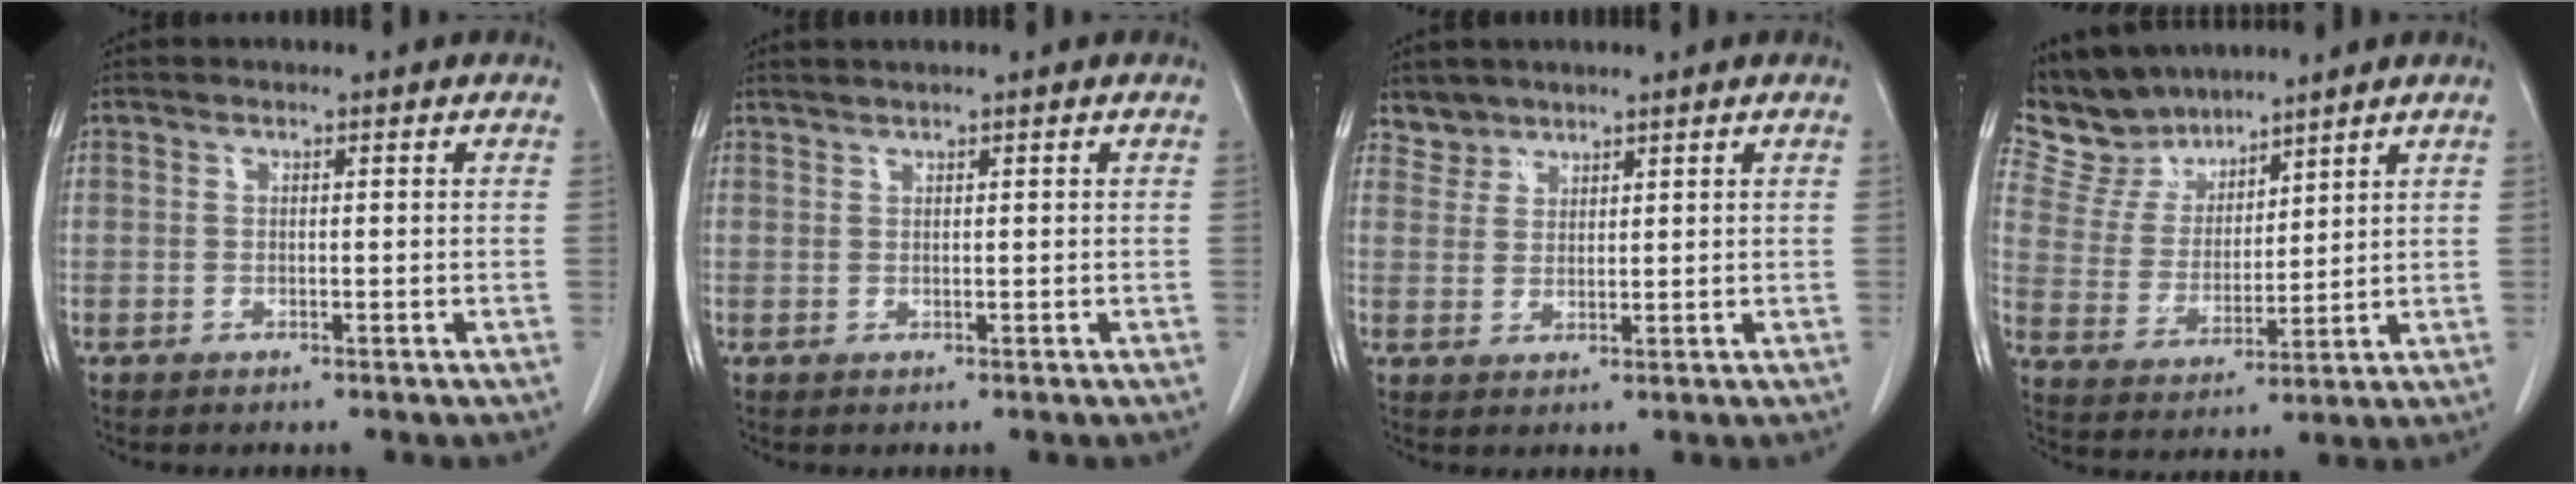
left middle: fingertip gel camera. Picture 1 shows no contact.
{"total": 1.1, "force": [1.0, -0.3, 0.3], "torque": [-0.008, 0.005, 0.024]}
{"total": 2.5, "force": [2.2, 1.1, -0.6], "torque": [0.018, 0.007, 0.040]}
{"total": 8.4, "force": [7.8, 3.1, 0.6], "torque": [-0.029, 0.018, 0.167]}